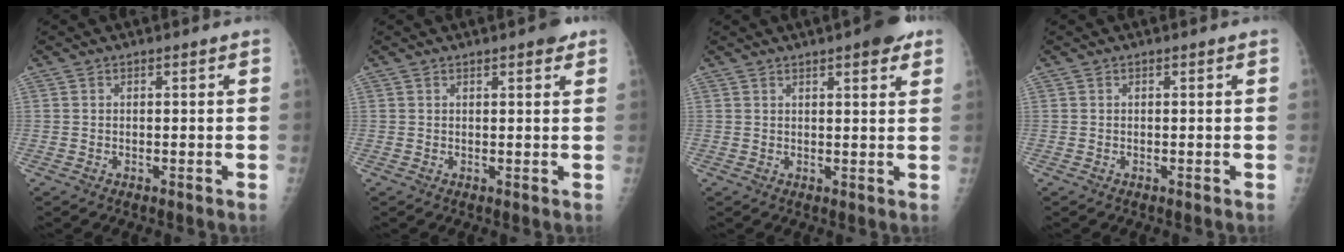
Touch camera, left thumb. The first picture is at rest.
{"total": 2.8, "force": [1.8, 0.9, 2.0], "torque": [-0.021, -0.005, 0.021]}
{"total": 6.0, "force": [3.7, 1.6, 4.5], "torque": [-0.048, -0.011, 0.044]}
{"total": 0.0}